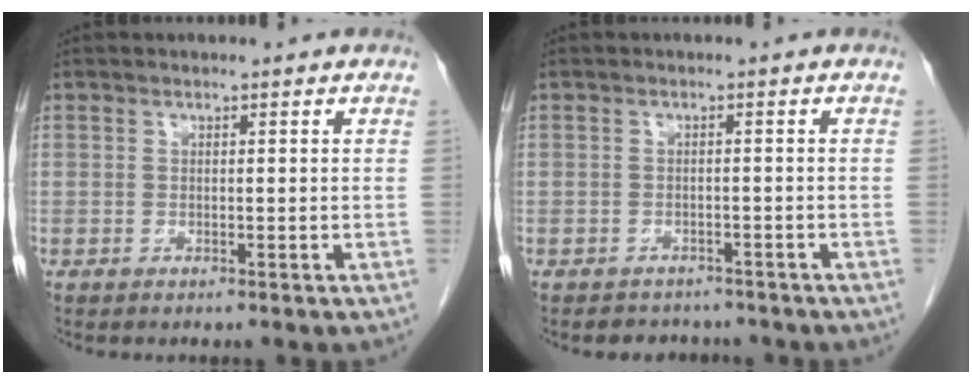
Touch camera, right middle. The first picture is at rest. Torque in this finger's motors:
{"motor_torque": [0.19, -0.08, -0.08, -0.01]}